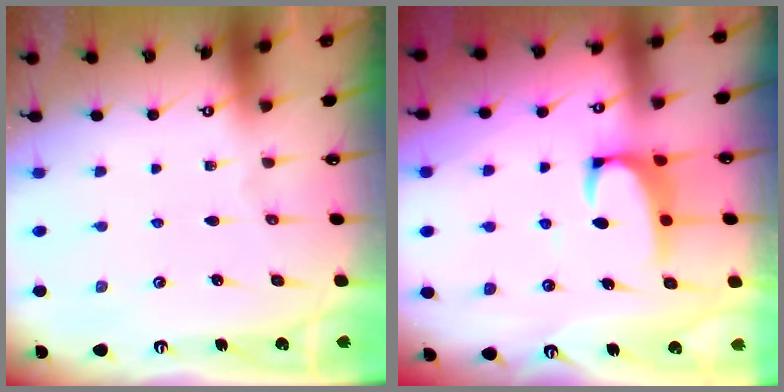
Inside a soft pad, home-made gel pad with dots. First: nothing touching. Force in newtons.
{"total": 2.8, "press": 2.7, "slide": 0.9}